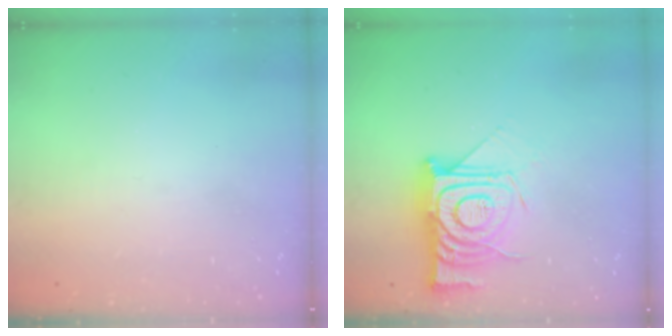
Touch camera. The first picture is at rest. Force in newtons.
{"total": 15.2, "press": 15.1, "slide": 1.1}